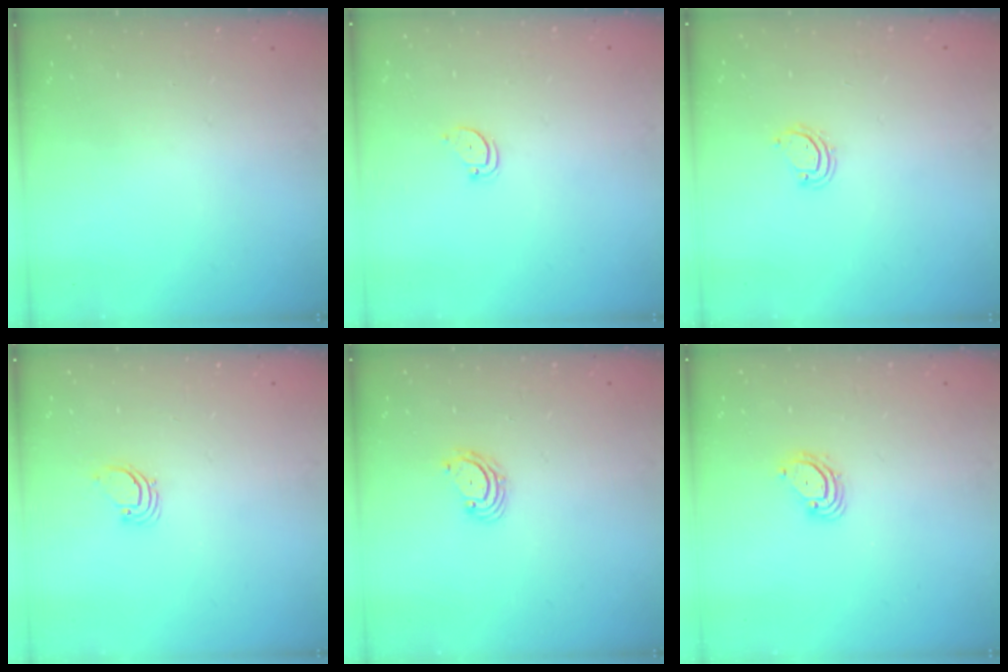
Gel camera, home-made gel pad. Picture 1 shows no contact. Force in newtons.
{"total": 2.3, "press": 2.3, "slide": 0.2}
{"total": 3.7, "press": 3.7, "slide": 0.2}
{"total": 1.7, "press": 1.7, "slide": 0.1}
{"total": 3.3, "press": 3.3, "slide": 0.4}
{"total": 4.3, "press": 4.3, "slide": 0.4}